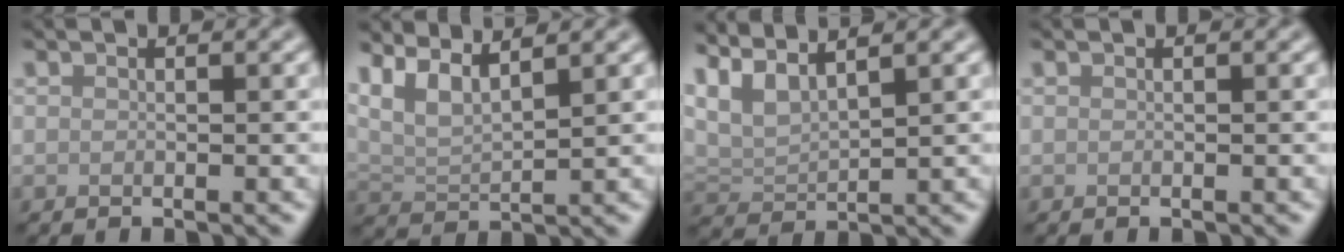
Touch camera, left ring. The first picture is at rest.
{"total": 4.5, "force": [3.2, 1.5, 2.8], "torque": [-0.064, 0.002, 0.064]}
{"total": 4.4, "force": [3.3, 1.4, 2.6], "torque": [-0.065, 0.008, 0.069]}
{"total": 0.0}